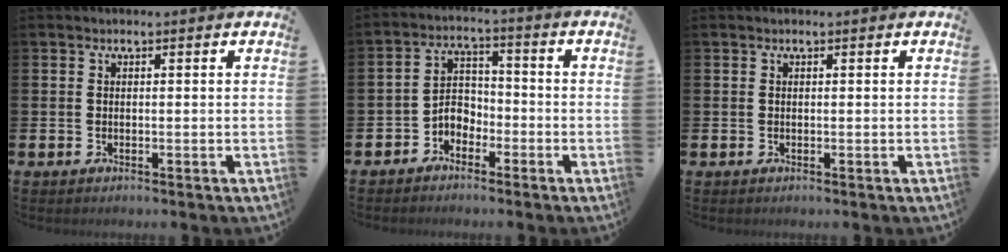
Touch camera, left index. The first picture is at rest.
{"total": 3.6, "force": [-2.4, 2.4, 1.2], "torque": [-0.036, 0.006, -0.052]}
{"total": 0.0}